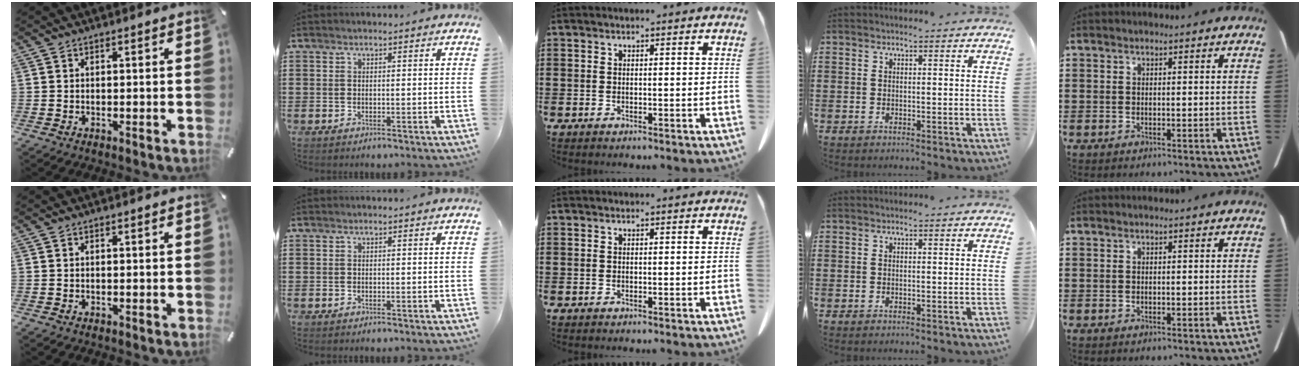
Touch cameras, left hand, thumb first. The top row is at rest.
{}